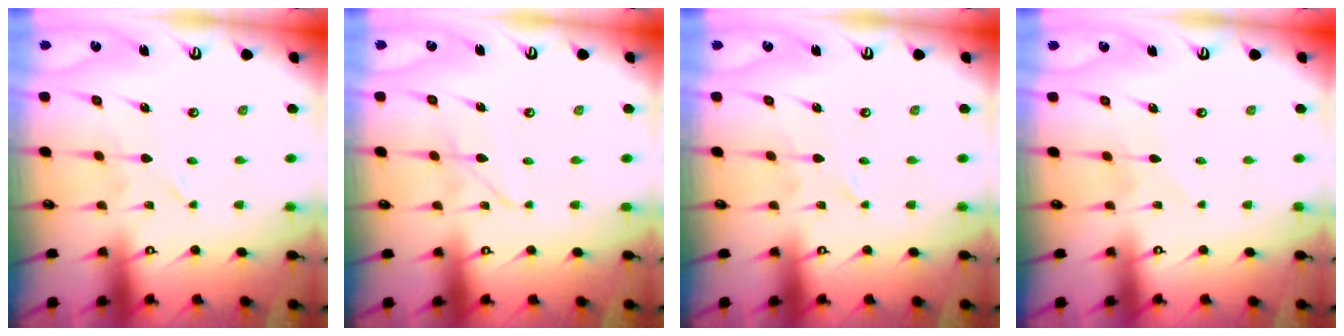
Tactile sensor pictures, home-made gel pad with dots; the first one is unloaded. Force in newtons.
{"total": 2.4, "press": 2.4, "slide": 0.2}
{"total": 0.0}
{"total": 0.8, "press": 0.8, "slide": 0.1}